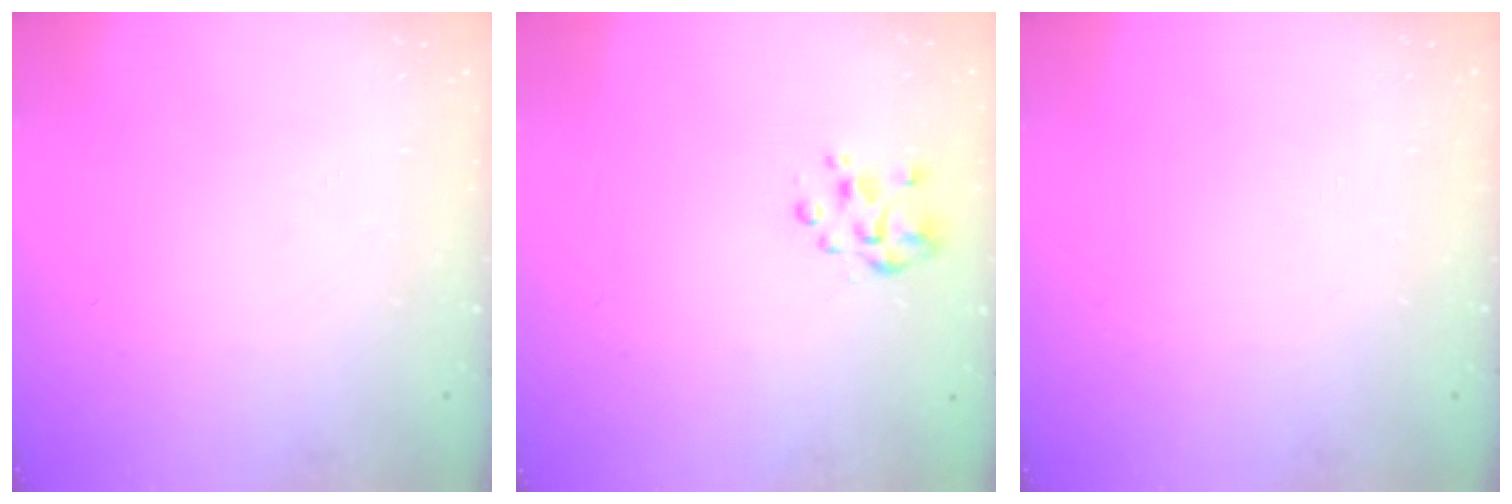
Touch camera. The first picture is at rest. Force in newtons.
{"total": 3.5, "press": 3.4, "slide": 0.7}
{"total": 0.0}